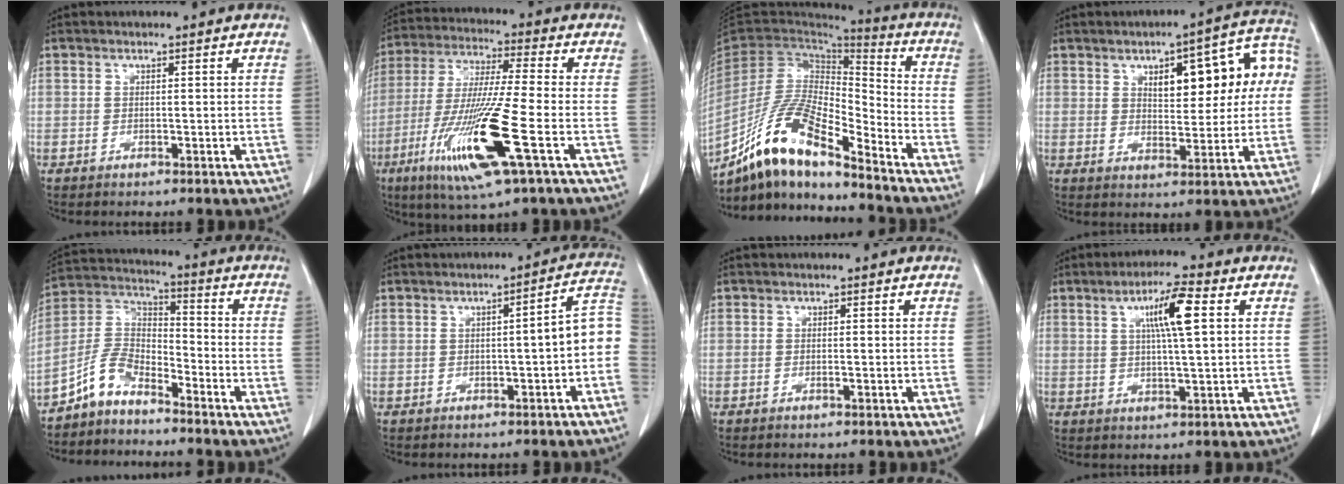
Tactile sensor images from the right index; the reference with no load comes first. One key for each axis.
{"total": 16.2, "fx": -5.9, "fy": 0.1, "fz": 15.1, "tx": -0.312, "ty": -0.029, "tz": -0.110}
{"total": 15.5, "fx": -11.8, "fy": 2.9, "fz": 9.7, "tx": -0.191, "ty": 0.006, "tz": -0.218}
{"total": 13.3, "fx": 3.1, "fy": 4.7, "fz": 12.1, "tx": -0.151, "ty": 0.039, "tz": 0.044}
{"total": 7.2, "fx": -5.8, "fy": 3.0, "fz": 3.2, "tx": -0.073, "ty": 0.020, "tz": -0.121}
{"total": 6.5, "fx": -1.3, "fy": 0.8, "fz": 6.3, "tx": -0.071, "ty": 0.025, "tz": -0.022}
{"total": 0.0}
{"total": 7.5, "fx": 2.3, "fy": 0.2, "fz": 7.1, "tx": -0.127, "ty": 0.005, "tz": 0.038}